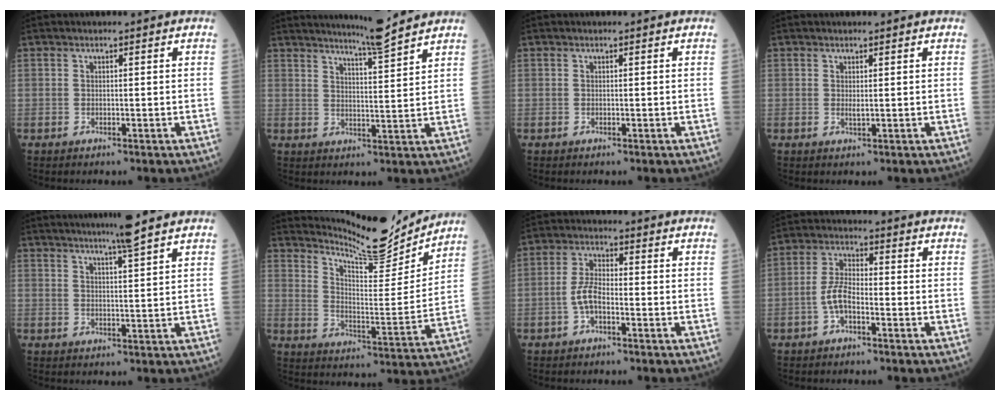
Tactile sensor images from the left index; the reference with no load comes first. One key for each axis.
{"total": 7.0, "fx": 6.5, "fy": -0.9, "fz": 2.4, "tx": -0.051, "ty": -0.011, "tz": 0.099}
{"total": 0.0}
{"total": 0.9, "fx": 0.3, "fy": 0.2, "fz": 0.8, "tx": -0.019, "ty": -0.002, "tz": 0.005}
{"total": 5.5, "fx": 4.6, "fy": -1.1, "fz": 2.9, "tx": -0.047, "ty": 0.003, "tz": 0.072}
{"total": 13.3, "fx": 13.2, "fy": 0.0, "fz": 2.2, "tx": -0.046, "ty": -0.033, "tz": 0.202}
{"total": 4.4, "fx": -1.6, "fy": 1.7, "fz": 3.7, "tx": -0.078, "ty": 0.008, "tz": -0.036}
{"total": 4.7, "fx": -1.9, "fy": 1.7, "fz": 3.9, "tx": -0.082, "ty": 0.008, "tz": -0.042}